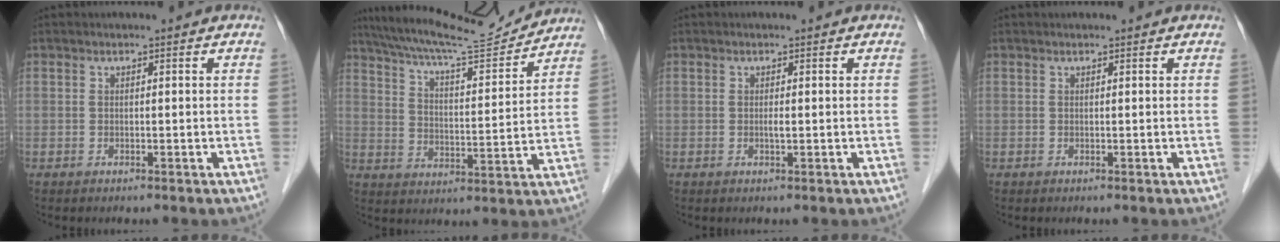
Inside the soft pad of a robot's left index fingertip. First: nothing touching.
{"total": 15.5, "force": [14.7, 0.3, 5.1], "torque": [-0.096, -0.001, 0.226]}
{"total": 0.7, "force": [0.0, 0.0, 0.7], "torque": [-0.015, -0.001, -0.001]}
{"total": 0.7, "force": [0.7, 0.1, 0.1], "torque": [-0.003, 0.012, 0.012]}